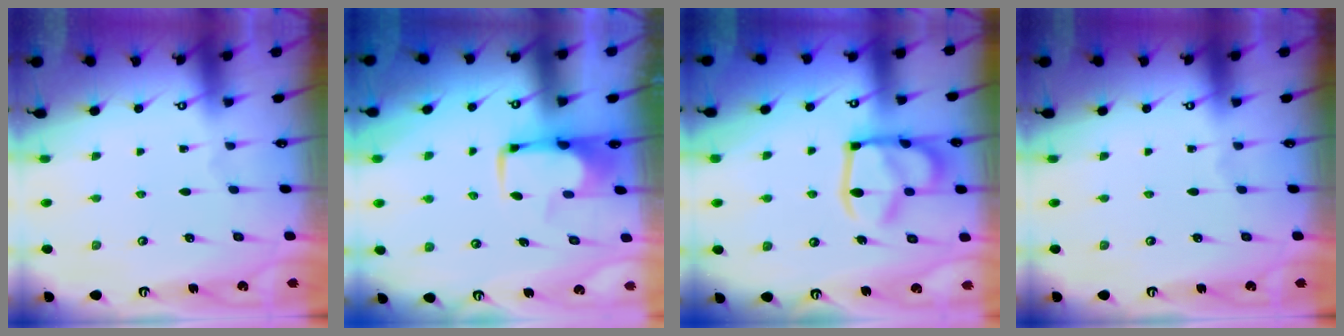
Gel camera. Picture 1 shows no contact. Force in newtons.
{"total": 1.5, "press": 1.5, "slide": 0.4}
{"total": 16.8, "press": 16.7, "slide": 1.8}
{"total": 0.0}